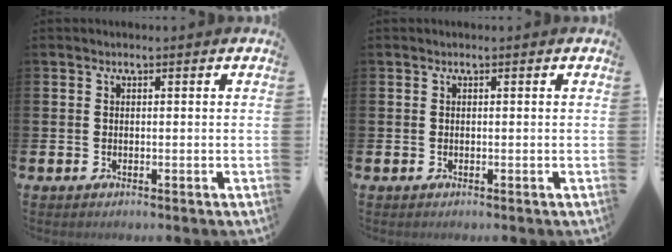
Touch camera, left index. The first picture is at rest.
{"total": 0.0}